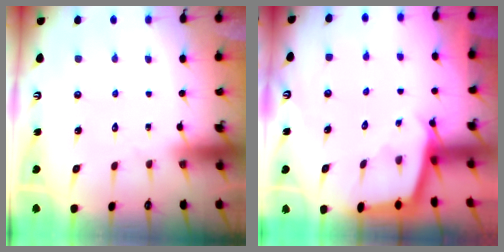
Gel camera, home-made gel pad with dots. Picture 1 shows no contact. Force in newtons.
{"total": 2.3, "press": 2.3, "slide": 0.2}